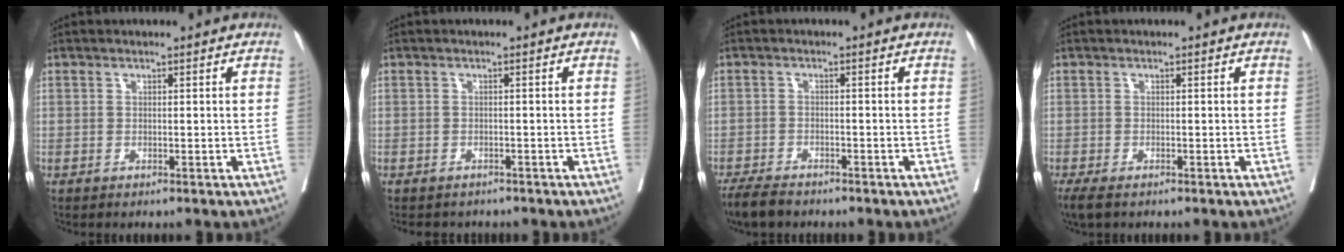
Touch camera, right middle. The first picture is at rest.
{"total": 4.4, "force": [-3.9, 1.9, 0.8], "torque": [-0.011, -0.002, -0.048]}
{"total": 4.5, "force": [-4.0, 1.3, 1.8], "torque": [-0.032, -0.009, -0.068]}
{"total": 3.4, "force": [-2.6, 1.1, 2.0], "torque": [-0.039, -0.013, -0.039]}